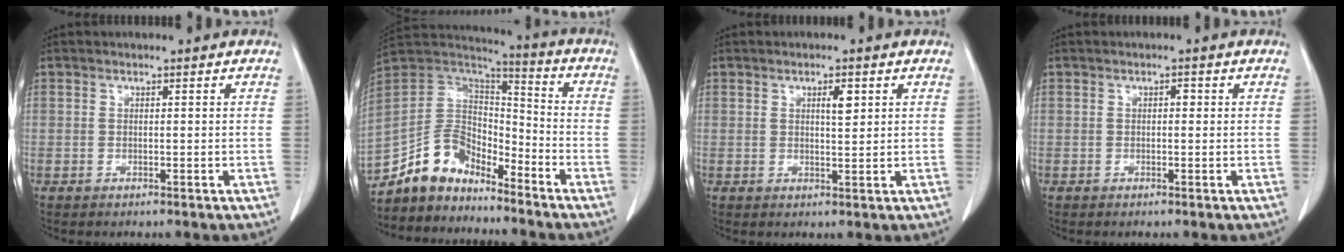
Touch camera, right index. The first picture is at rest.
{"total": 11.4, "force": [-9.8, 5.0, 3.3], "torque": [-0.065, 0.045, -0.189]}
{"total": 2.6, "force": [1.0, 0.6, 2.3], "torque": [-0.038, -0.003, 0.017]}
{"total": 0.8, "force": [0.1, 0.5, 0.7], "torque": [-0.005, 0.004, -0.001]}